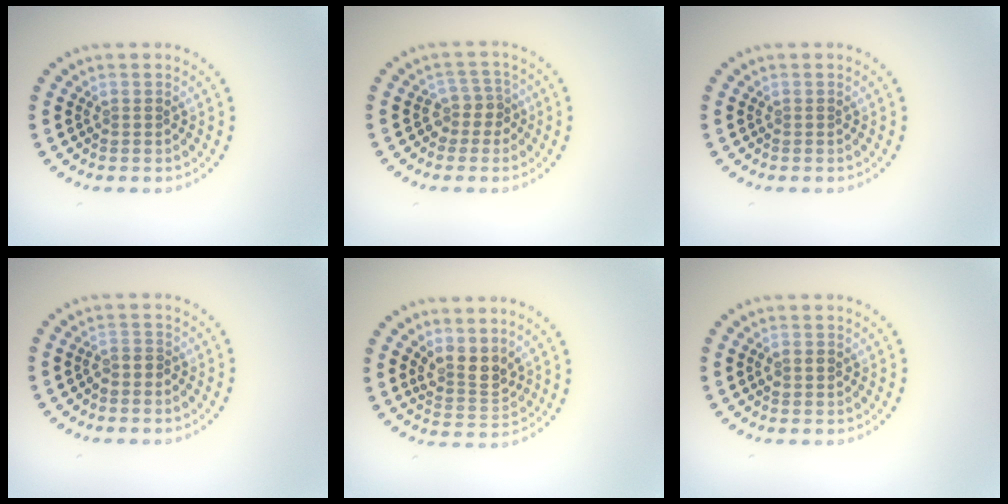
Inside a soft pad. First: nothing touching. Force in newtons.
{"total": 2.1, "press": 1.7, "slide": 1.3}
{"total": 0.0}
{"total": 0.8, "press": 0.5, "slide": 0.6}
{"total": 2.8, "press": 2.4, "slide": 1.4}
{"total": 1.3, "press": 1.3, "slide": 0.2}